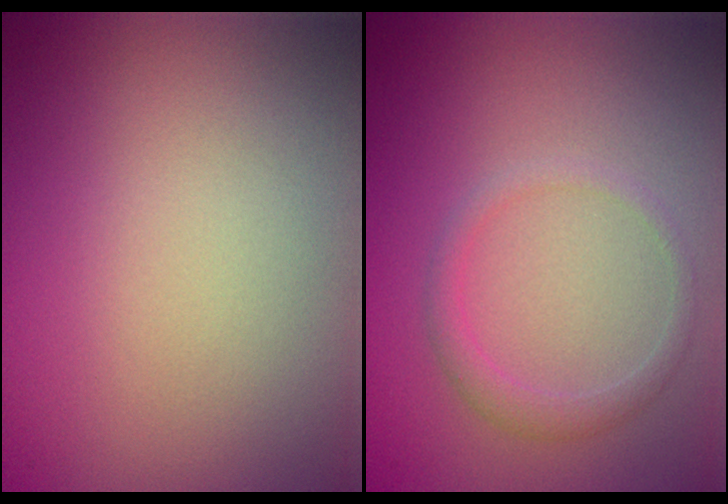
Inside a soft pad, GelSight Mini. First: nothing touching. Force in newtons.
{"total": 1.5, "press": 1.5, "slide": 0.1}